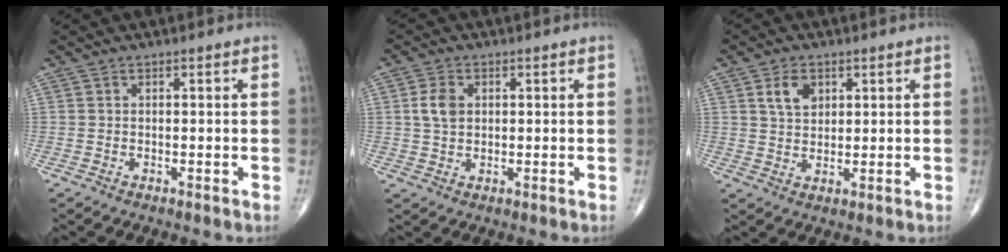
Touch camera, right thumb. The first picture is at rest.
{"total": 4.3, "force": [0.9, 3.0, 2.9], "torque": [-0.052, -0.001, 0.015]}
{"total": 5.0, "force": [2.2, 3.3, 3.1], "torque": [-0.041, -0.012, 0.040]}